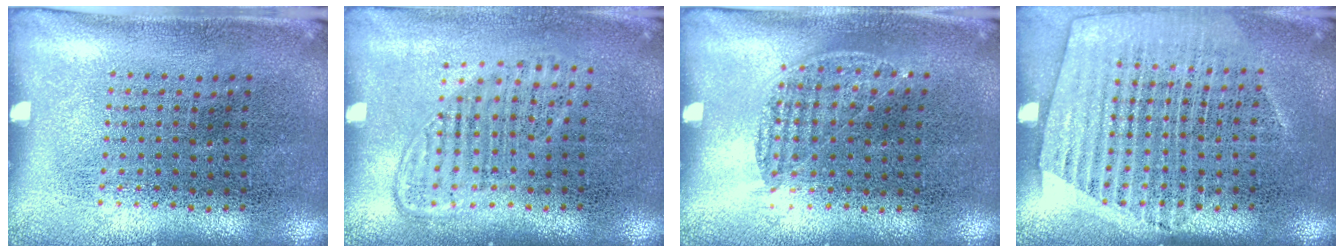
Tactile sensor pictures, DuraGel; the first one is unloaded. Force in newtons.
{"total": 1.4, "press": 1.2, "slide": 0.7}
{"total": 0.7, "press": 0.6, "slide": 0.4}
{"total": 1.5, "press": 1.3, "slide": 0.6}